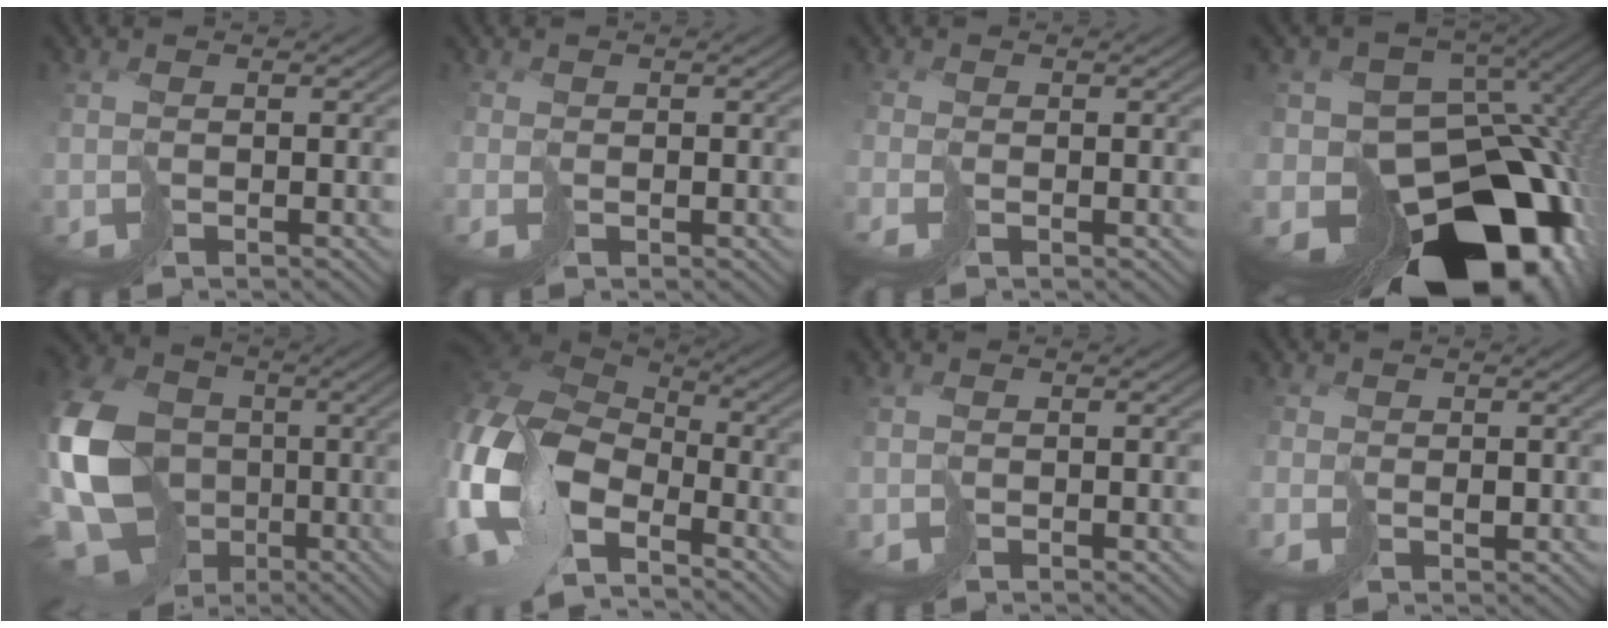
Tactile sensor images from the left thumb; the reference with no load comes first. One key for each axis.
{"total": 1.1, "fx": 0.3, "fy": -0.1, "fz": -1.1, "tx": 0.028, "ty": 0.001, "tz": 0.005}
{"total": 1.3, "fx": -0.1, "fy": -0.6, "fz": -1.1, "tx": 0.034, "ty": 0.005, "tz": -0.003}
{"total": 19.6, "fx": -10.0, "fy": 12.6, "fz": 11.1, "tx": -0.170, "ty": -0.022, "tz": -0.122}
{"total": 15.1, "fx": -1.8, "fy": 12.3, "fz": 8.5, "tx": -0.220, "ty": -0.014, "tz": -0.034}
{"total": 15.5, "fx": -5.7, "fy": 9.4, "fz": 10.9, "tx": -0.287, "ty": -0.023, "tz": -0.105}
{"total": 0.0}
{"total": 1.1, "fx": 0.8, "fy": 0.2, "fz": -0.7, "tx": 0.019, "ty": 0.001, "tz": 0.018}